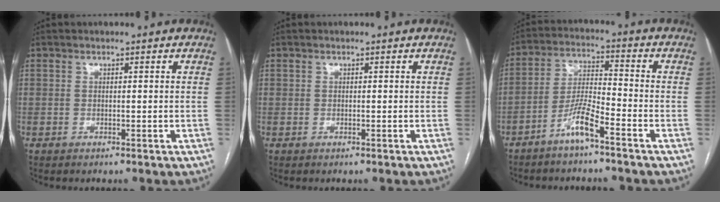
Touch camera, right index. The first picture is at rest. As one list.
[{"total": 0.0}, {"total": 6.6, "force": [-4.4, 0.5, 4.8], "torque": [-0.101, 0.004, -0.089]}]